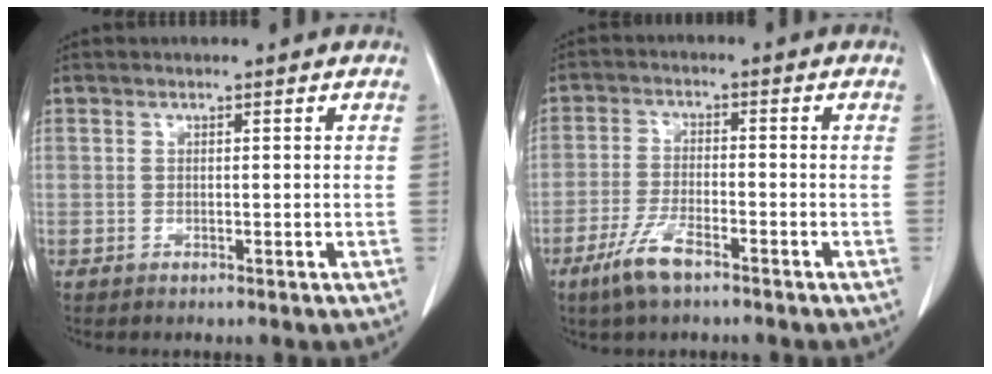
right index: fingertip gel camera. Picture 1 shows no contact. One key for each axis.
{"total": 6.0, "fx": -4.0, "fy": 1.1, "fz": 4.3, "tx": -0.097, "ty": -0.009, "tz": -0.075}